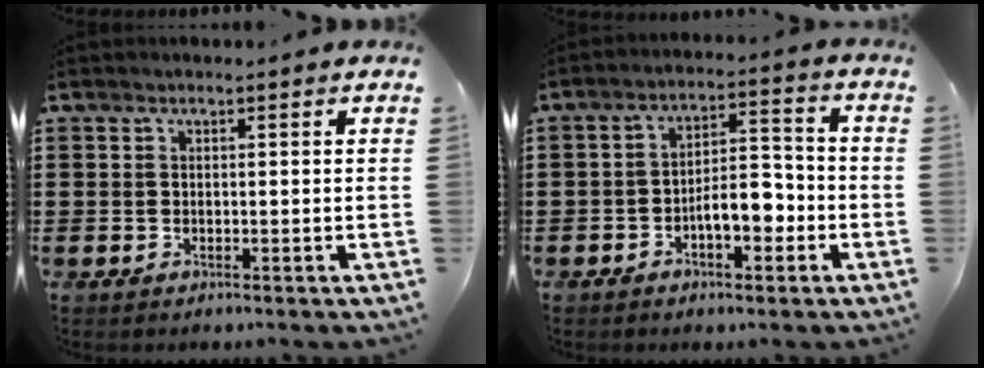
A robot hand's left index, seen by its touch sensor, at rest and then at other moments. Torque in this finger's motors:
{"motor_torque": [1.44, 0.70, 0.33, 0.10]}